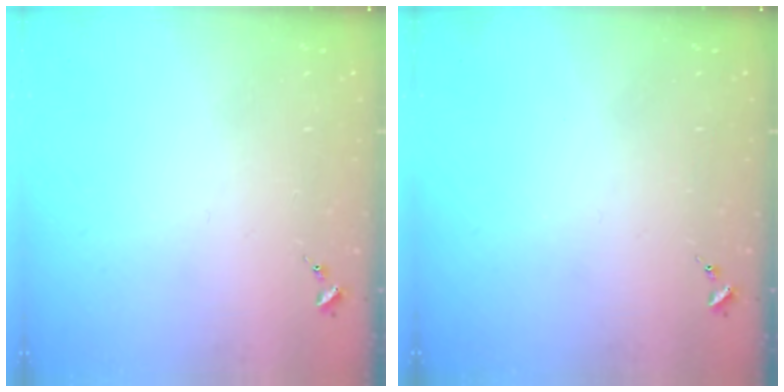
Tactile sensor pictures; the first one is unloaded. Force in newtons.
{"total": 0.0}